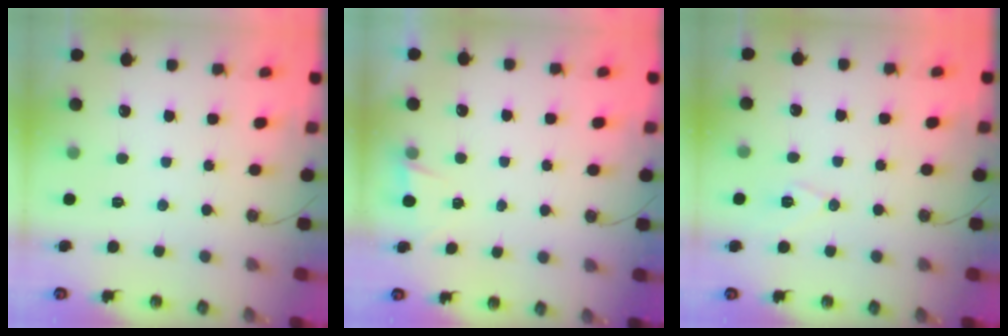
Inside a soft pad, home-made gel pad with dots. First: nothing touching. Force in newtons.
{"total": 1.5, "press": 0.9, "slide": 1.2}
{"total": 7.3, "press": 6.4, "slide": 3.5}